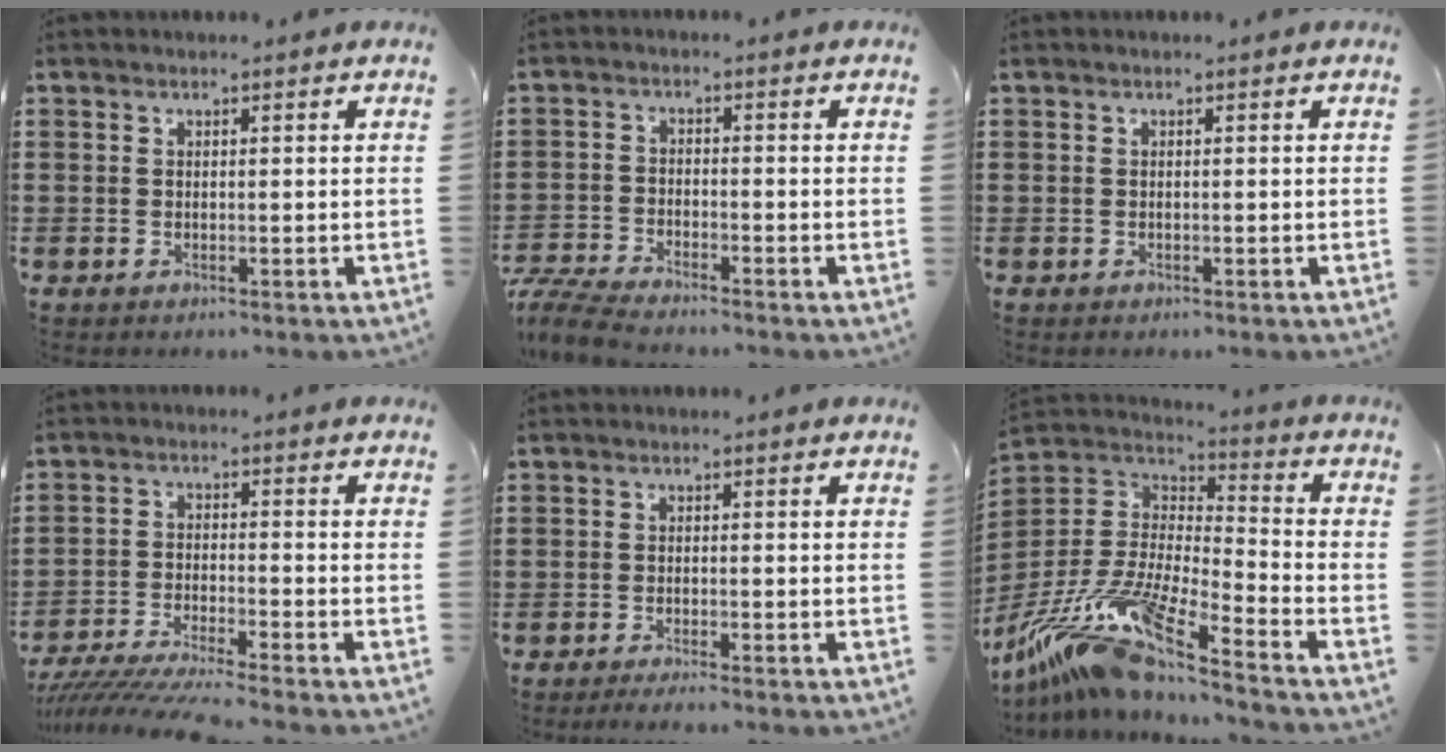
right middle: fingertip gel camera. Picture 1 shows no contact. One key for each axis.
{"total": 5.2, "fx": -5.0, "fy": 0.4, "fz": 1.7, "tx": -0.060, "ty": -0.010, "tz": -0.106}
{"total": 0.0}
{"total": 5.7, "fx": -5.4, "fy": -0.4, "fz": 1.9, "tx": -0.049, "ty": -0.022, "tz": -0.110}
{"total": 1.3, "fx": -1.1, "fy": -0.1, "fz": 0.6, "tx": -0.009, "ty": -0.002, "tz": -0.021}
{"total": 14.3, "fx": -11.4, "fy": 0.8, "fz": 8.6, "tx": -0.197, "ty": -0.003, "tz": -0.230}